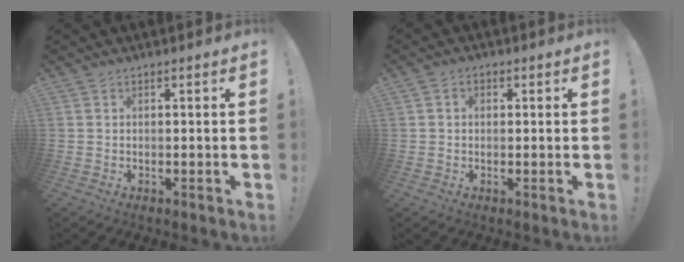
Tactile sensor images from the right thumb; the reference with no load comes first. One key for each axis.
{"total": 1.9, "fx": 0.0, "fy": 1.5, "fz": 1.1, "tx": -0.014, "ty": 0.003, "tz": -0.002}